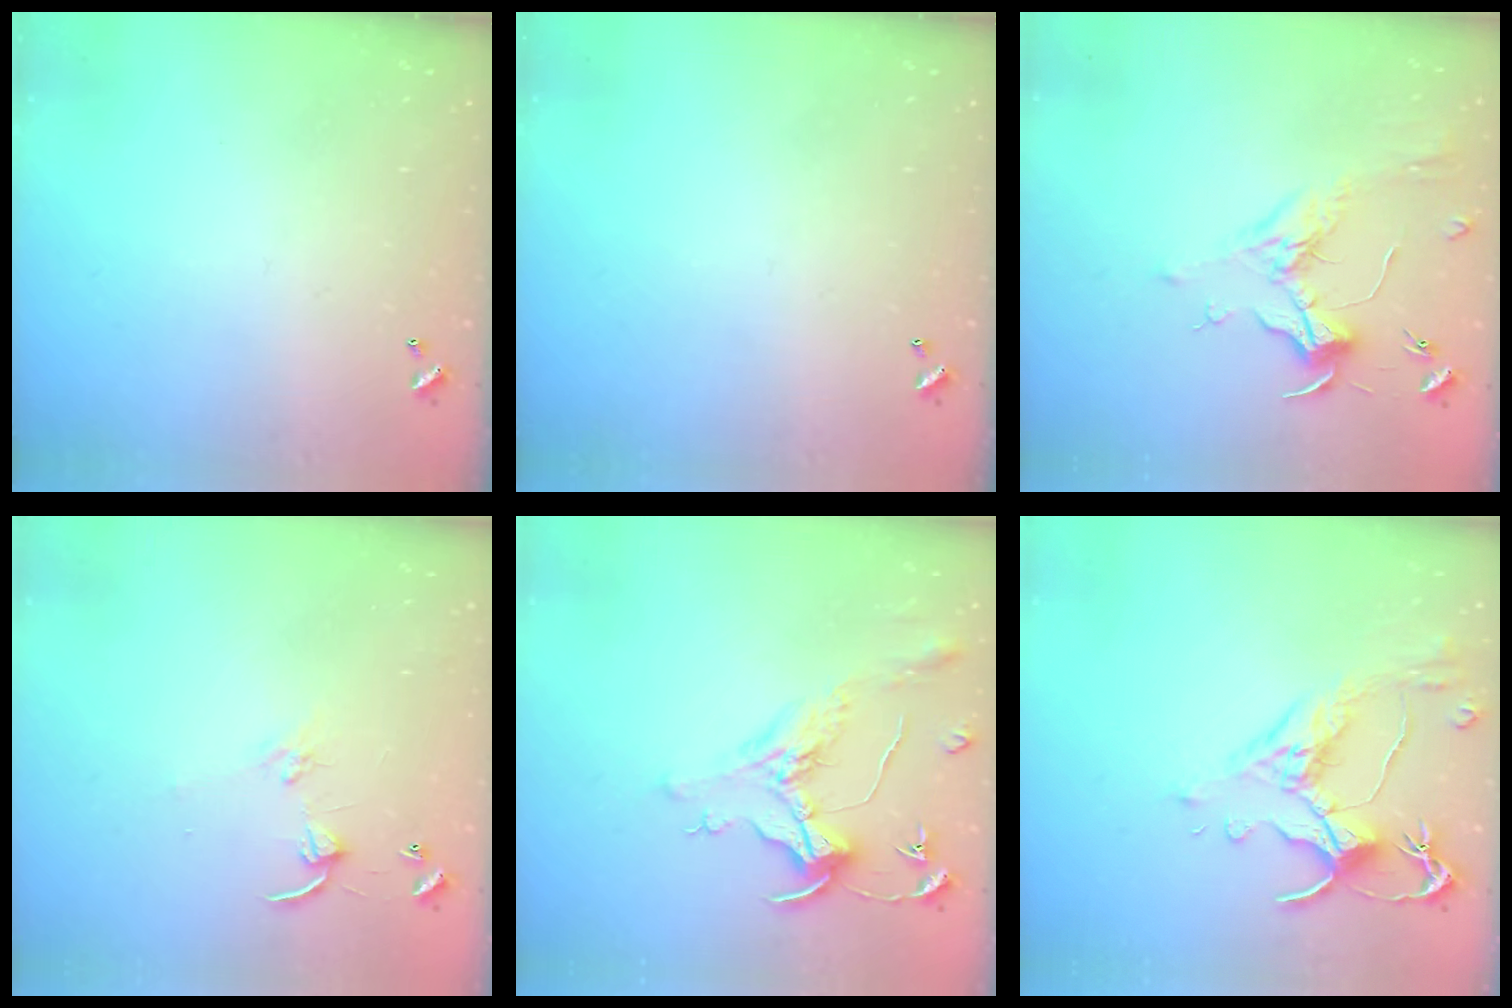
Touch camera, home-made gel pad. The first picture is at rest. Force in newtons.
{"total": 0.0}
{"total": 2.0, "press": 1.9, "slide": 0.6}
{"total": 4.6, "press": 4.6, "slide": 0.4}
{"total": 1.6, "press": 1.4, "slide": 0.7}
{"total": 2.5, "press": 2.1, "slide": 1.2}